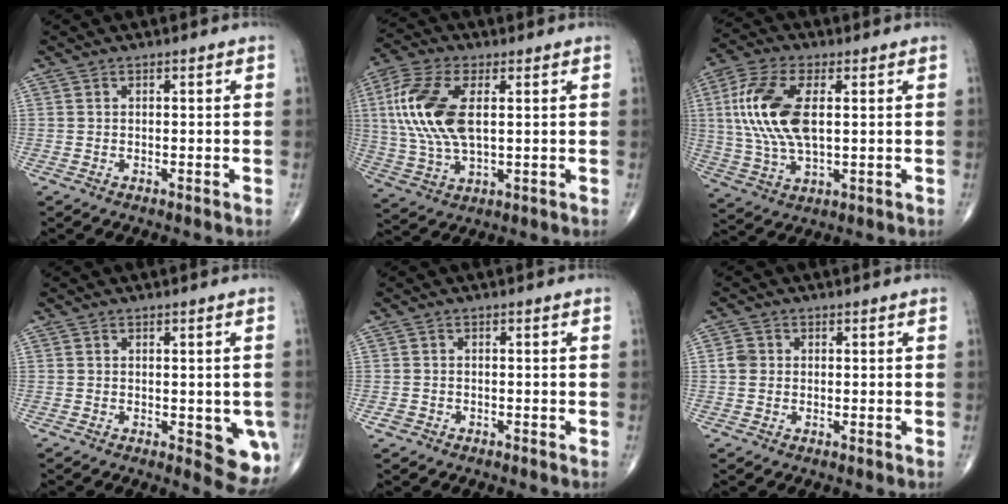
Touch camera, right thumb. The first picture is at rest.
{"total": 15.0, "force": [2.5, 7.4, 12.8], "torque": [-0.289, 0.001, 0.050]}
{"total": 14.8, "force": [2.2, 7.1, 12.7], "torque": [-0.280, 0.001, 0.043]}
{"total": 7.1, "force": [-1.6, 3.1, 6.2], "torque": [-0.045, -0.010, -0.016]}
{"total": 1.4, "force": [-0.7, 1.2, 0.3], "torque": [-0.007, 0.004, -0.014]}
{"total": 2.6, "force": [0.0, 2.2, 1.2], "torque": [-0.021, 0.007, -0.003]}